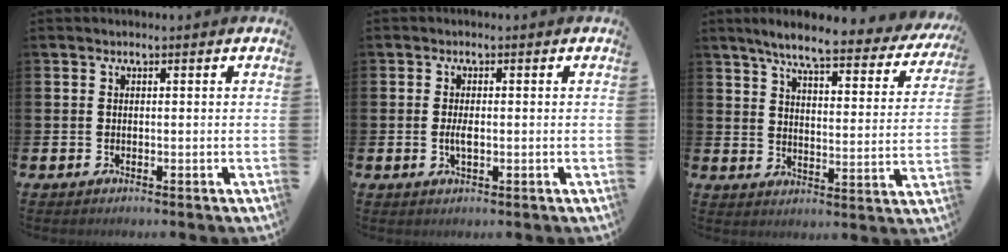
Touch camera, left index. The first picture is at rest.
{"total": 2.1, "force": [-0.1, 0.8, 1.9], "torque": [-0.033, 0.000, -0.004]}
{"total": 6.9, "force": [5.9, 0.8, 3.5], "torque": [-0.087, -0.038, 0.093]}